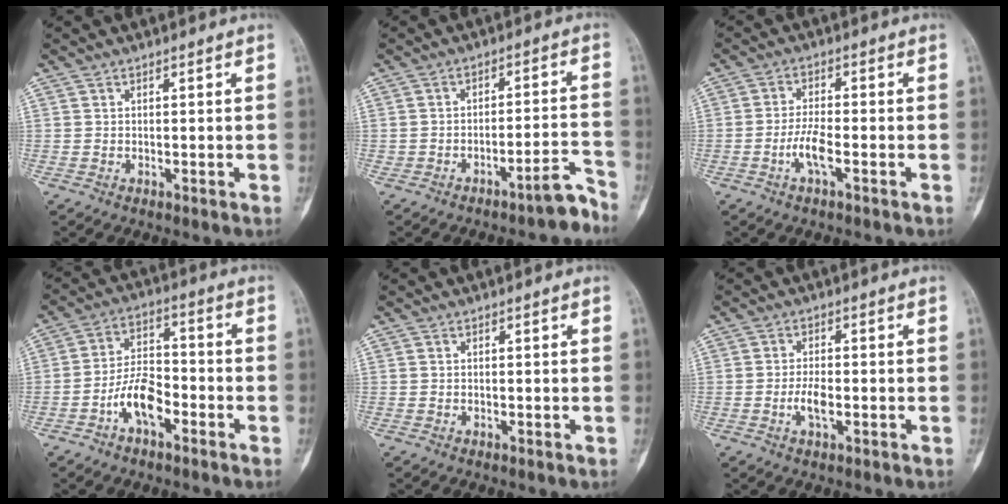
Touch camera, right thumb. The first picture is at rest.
{"total": 5.2, "force": [-4.3, 1.1, 2.6], "torque": [-0.022, 0.068, -0.060]}
{"total": 4.6, "force": [-1.8, 1.2, 4.0], "torque": [-0.085, 0.011, -0.038]}
{"total": 8.9, "force": [-4.1, 4.5, 6.5], "torque": [-0.108, 0.038, -0.079]}
{"total": 0.0}
{"total": 3.6, "force": [-1.0, 1.4, 3.1], "torque": [-0.060, 0.005, -0.020]}